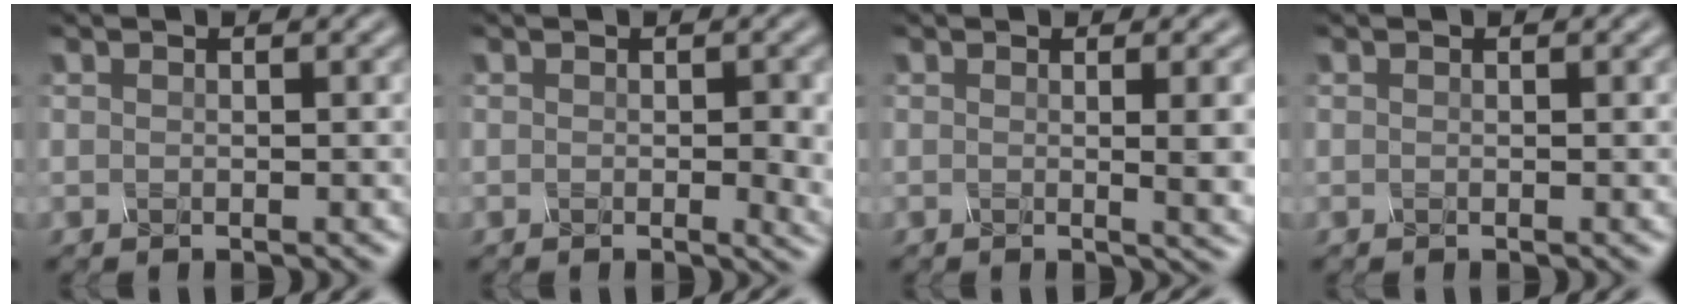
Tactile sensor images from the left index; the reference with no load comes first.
{"total": 2.6, "force": [0.0, 1.1, 2.4], "torque": [-0.025, -0.007, 0.000]}
{"total": 4.9, "force": [0.2, 1.7, 4.6], "torque": [-0.040, -0.002, 0.004]}
{"total": 0.0}